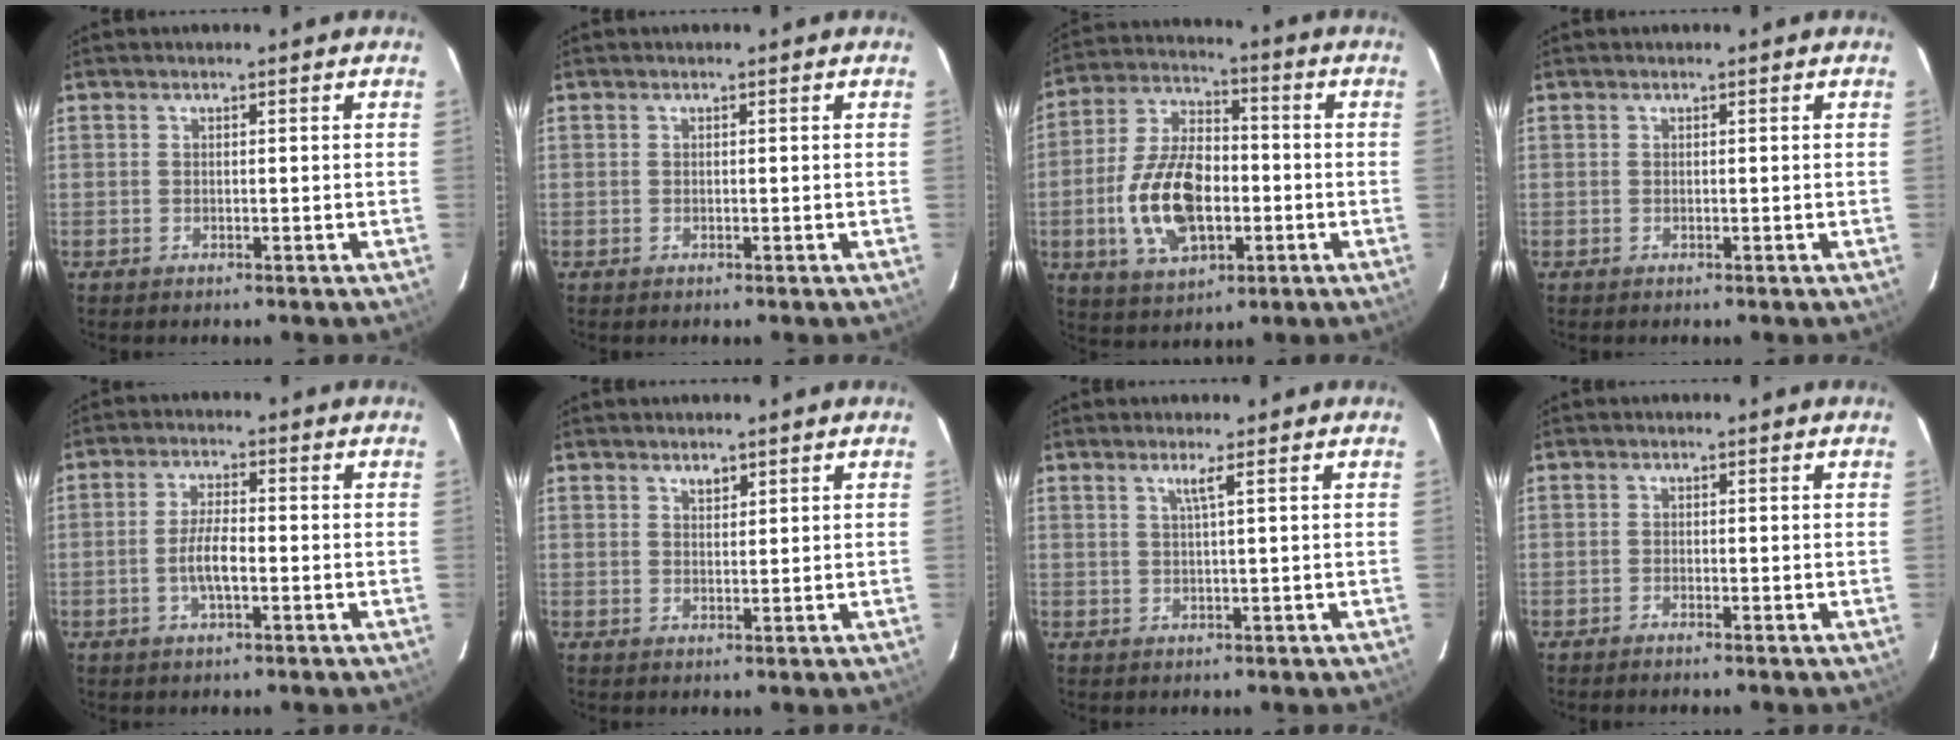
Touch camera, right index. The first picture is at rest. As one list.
[{"total": 0.0}, {"total": 16.2, "force": [-3.6, 9.2, 12.9], "torque": [-0.262, 0.010, -0.056]}, {"total": 0.0}, {"total": 5.1, "force": [-1.5, 1.6, 4.6], "torque": [-0.091, 0.002, -0.027]}, {"total": 1.6, "force": [1.2, 0.8, 0.8], "torque": [-0.009, 0.003, 0.022]}, {"total": 1.7, "force": [0.8, -0.7, 1.4], "torque": [-0.020, -0.003, 0.015]}, {"total": 0.9, "force": [-0.8, 0.0, 0.3], "torque": [-0.009, -0.001, -0.017]}]